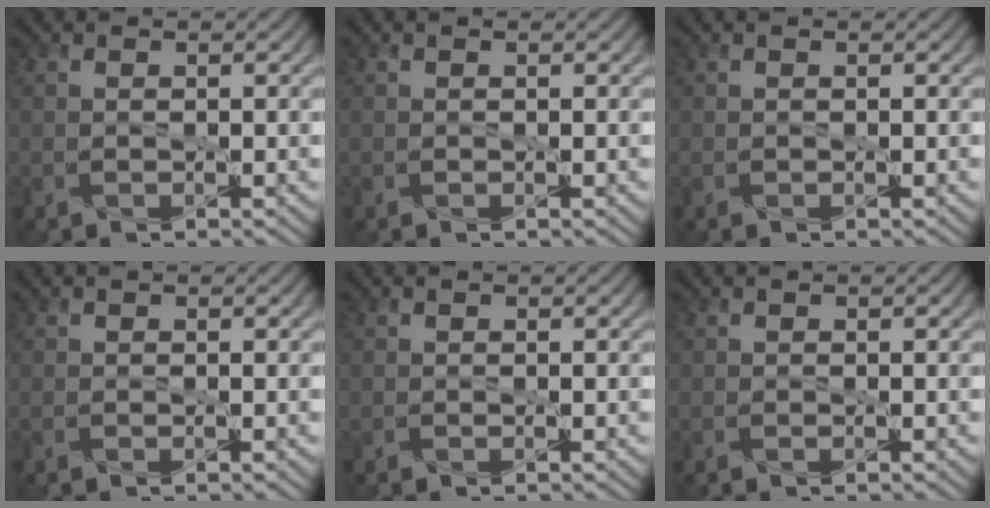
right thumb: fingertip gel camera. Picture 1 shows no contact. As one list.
[{"total": 0.0}, {"total": 0.0}, {"total": 0.0}, {"total": 0.0}, {"total": 0.0}]